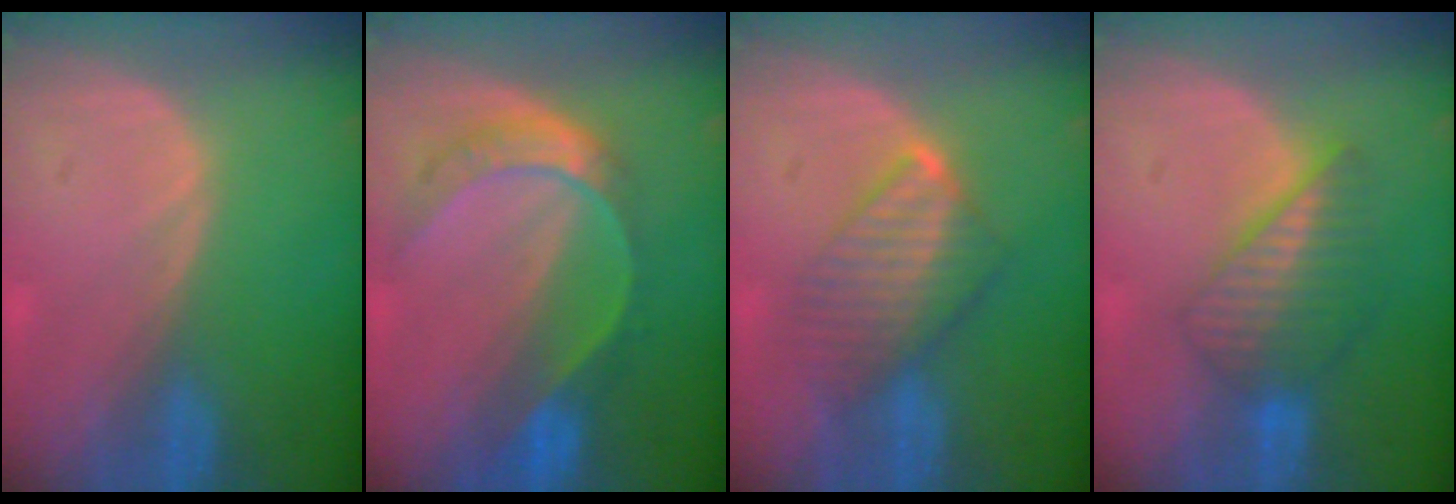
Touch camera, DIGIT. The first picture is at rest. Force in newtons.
{"total": 7.7, "press": 6.4, "slide": 4.3}
{"total": 6.5, "press": 6.4, "slide": 0.6}
{"total": 6.3, "press": 6.1, "slide": 1.4}